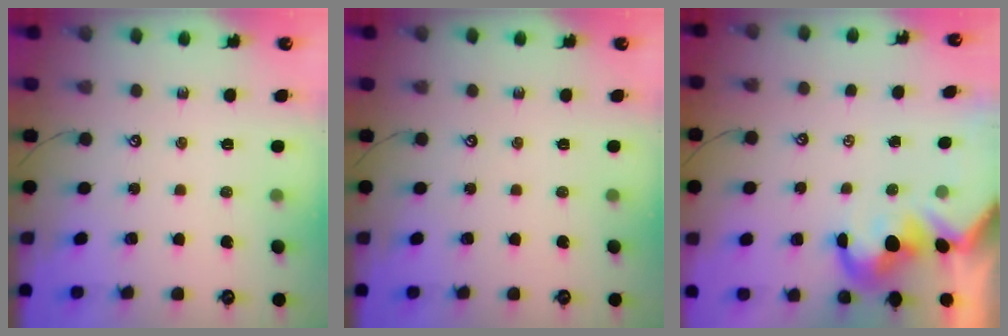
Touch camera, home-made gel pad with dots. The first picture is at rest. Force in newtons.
{"total": 0.0}
{"total": 3.0, "press": 2.8, "slide": 1.0}